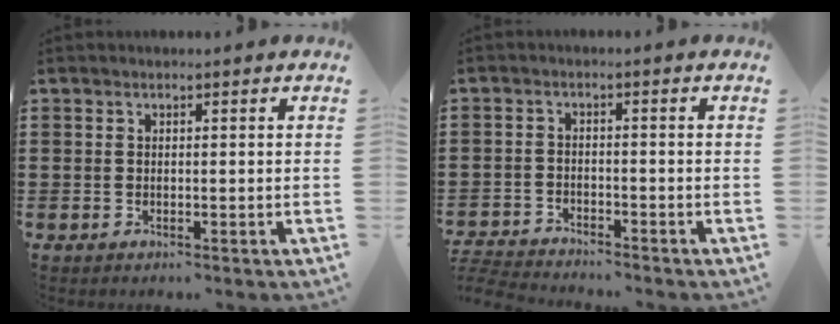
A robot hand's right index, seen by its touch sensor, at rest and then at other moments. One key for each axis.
{"total": 3.5, "fx": -3.5, "fy": 0.1, "fz": 0.1, "tx": -0.013, "ty": -0.005, "tz": -0.078}